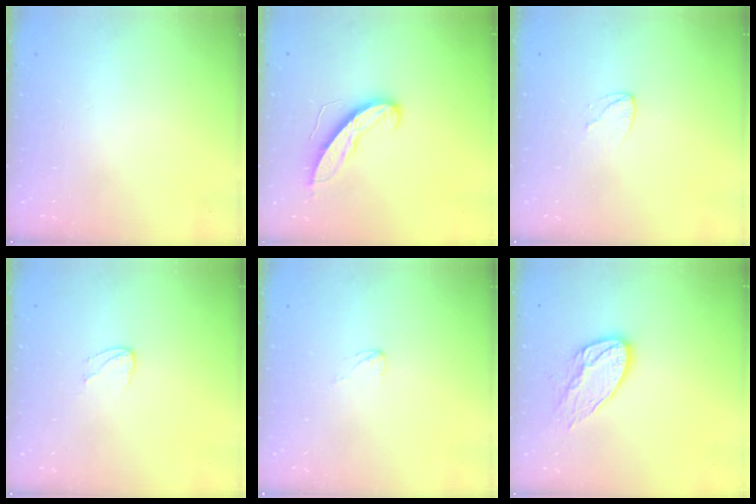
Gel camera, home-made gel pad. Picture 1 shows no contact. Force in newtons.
{"total": 10.5, "press": 10.5, "slide": 0.5}
{"total": 4.6, "press": 4.5, "slide": 0.2}
{"total": 4.1, "press": 4.1, "slide": 0.4}
{"total": 2.6, "press": 2.6, "slide": 0.2}
{"total": 11.9, "press": 11.9, "slide": 1.0}